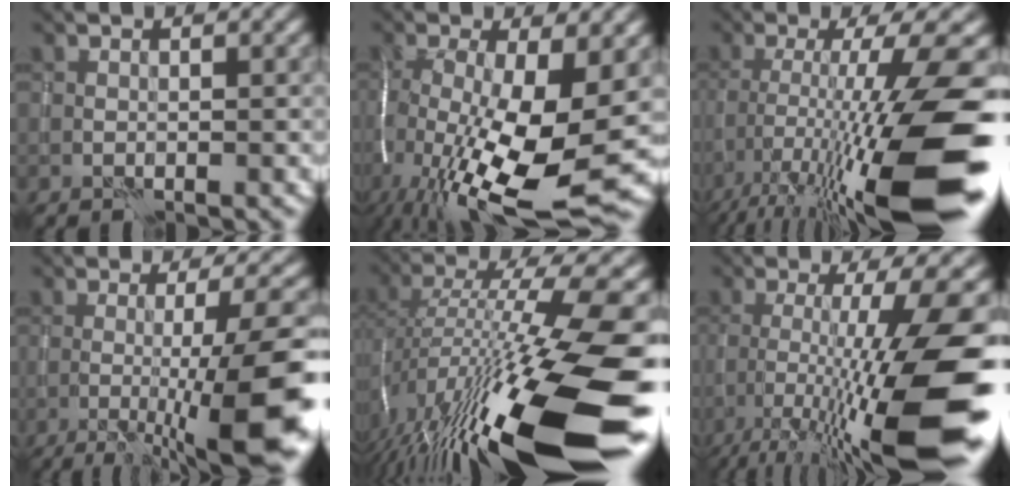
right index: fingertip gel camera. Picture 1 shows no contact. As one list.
[{"total": 16.0, "force": [-5.2, 5.2, 14.3], "torque": [-0.269, -0.034, -0.073]}, {"total": 14.9, "force": [-6.4, 2.3, 13.2], "torque": [-0.218, 0.002, -0.098]}, {"total": 12.4, "force": [-2.8, 2.4, 11.8], "torque": [-0.137, -0.008, -0.034]}, {"total": 17.0, "force": [-6.1, 4.3, 15.3], "torque": [-0.272, 0.017, -0.116]}, {"total": 14.4, "force": [-4.9, 2.3, 13.3], "torque": [-0.208, -0.007, -0.076]}]